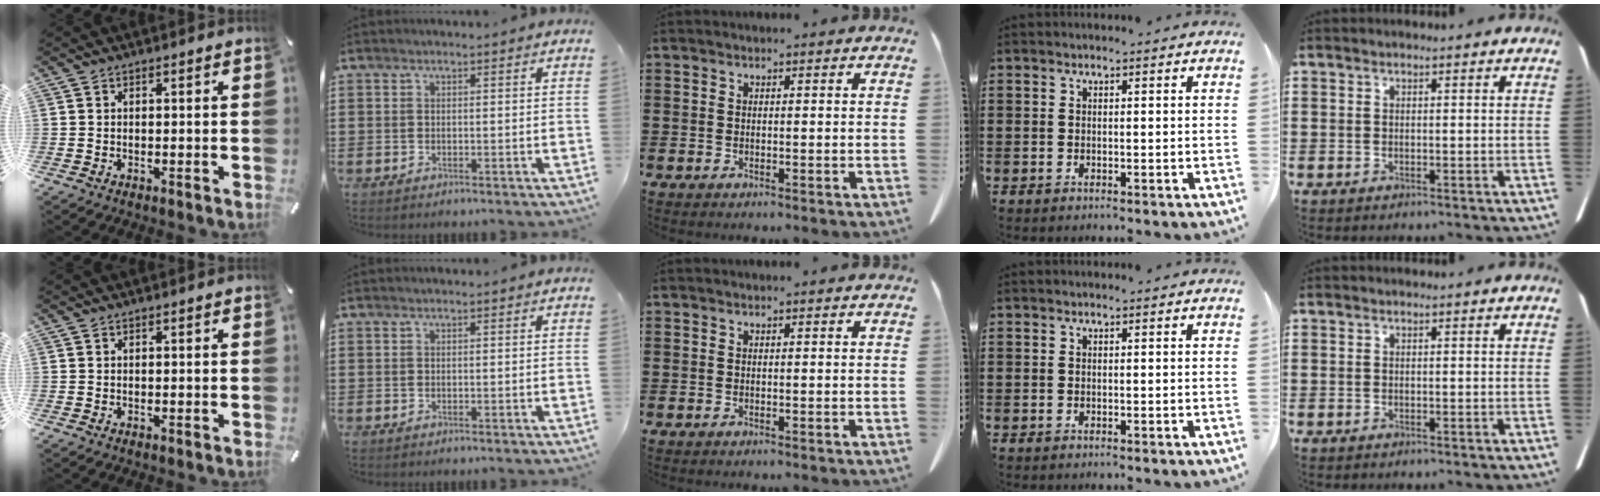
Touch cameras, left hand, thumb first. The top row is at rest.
{}